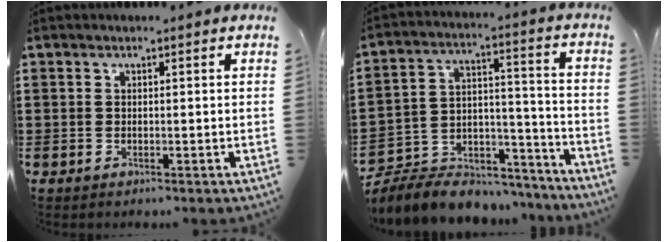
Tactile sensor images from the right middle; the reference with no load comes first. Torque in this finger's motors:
{"motor_torque": [1.31, -0.83, 0.75, 0.21]}